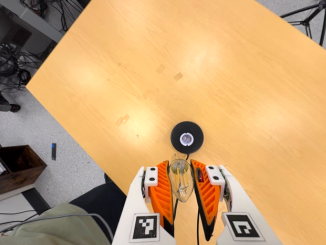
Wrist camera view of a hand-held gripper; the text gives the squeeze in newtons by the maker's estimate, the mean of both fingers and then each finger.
{"total": 21.8, "left": 24.5, "right": 19.1}